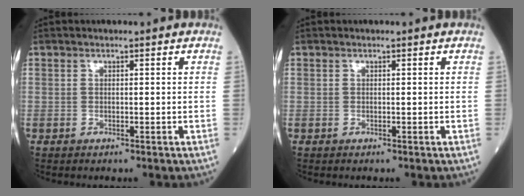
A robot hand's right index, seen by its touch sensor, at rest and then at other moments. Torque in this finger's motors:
{"motor_torque": [0.00, 0.00, 0.00, 0.00]}